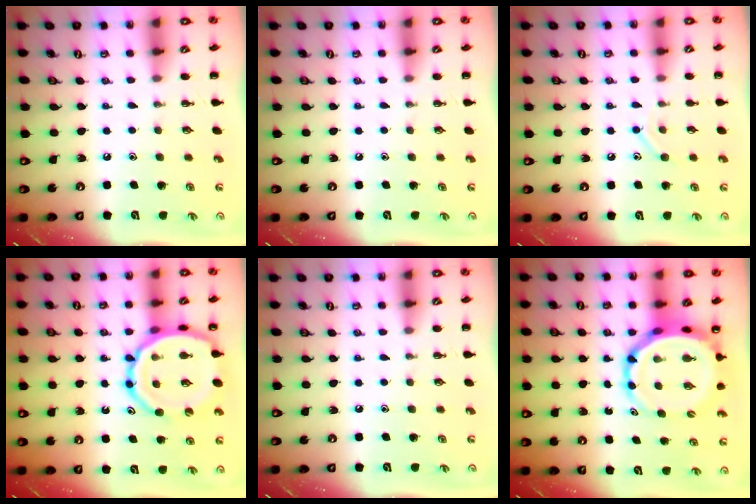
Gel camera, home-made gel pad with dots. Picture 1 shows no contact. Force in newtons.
{"total": 0.0}
{"total": 7.5, "press": 7.4, "slide": 1.4}
{"total": 16.7, "press": 16.5, "slide": 2.2}
{"total": 0.0}
{"total": 8.2, "press": 7.8, "slide": 2.4}